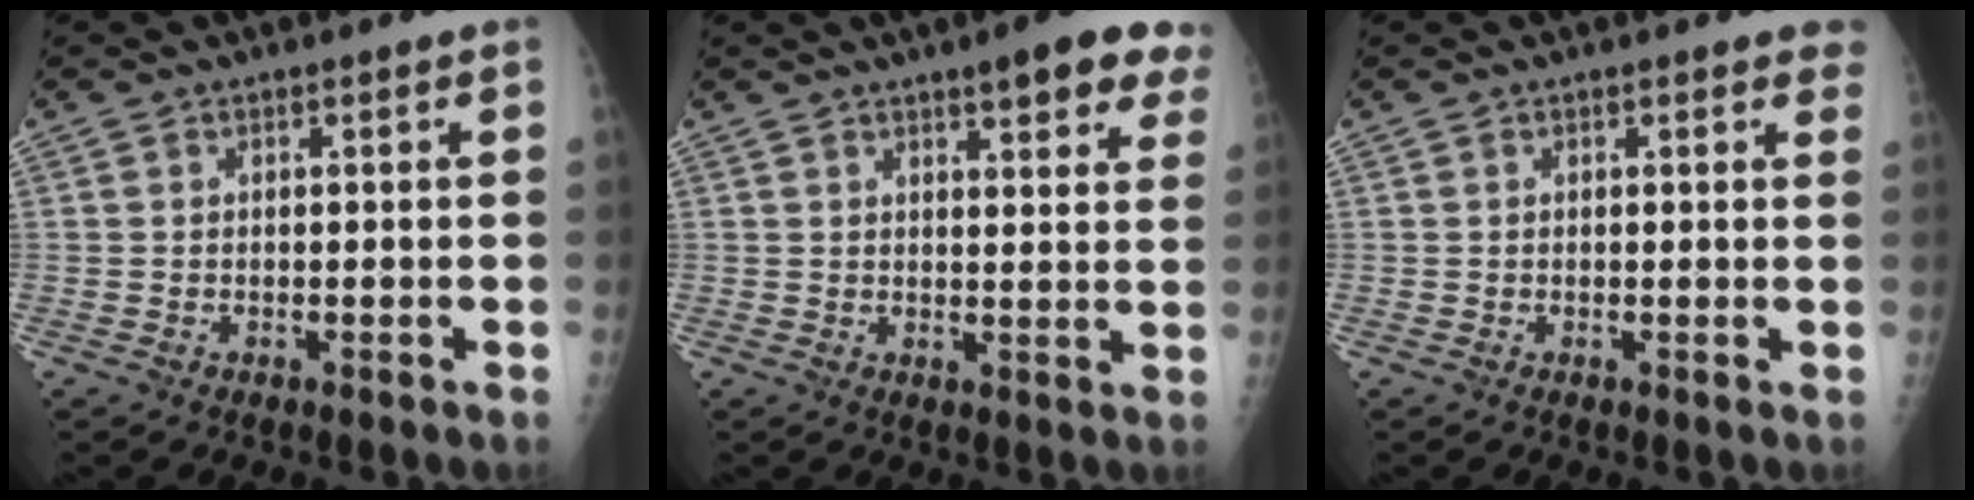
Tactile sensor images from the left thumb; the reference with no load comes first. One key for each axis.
{"total": 10.4, "fx": 6.7, "fy": 2.6, "fz": 7.4, "tx": -0.063, "ty": -0.024, "tz": 0.074}
{"total": 2.5, "fx": 2.1, "fy": 1.0, "fz": 1.0, "tx": 0.011, "ty": -0.005, "tz": 0.009}